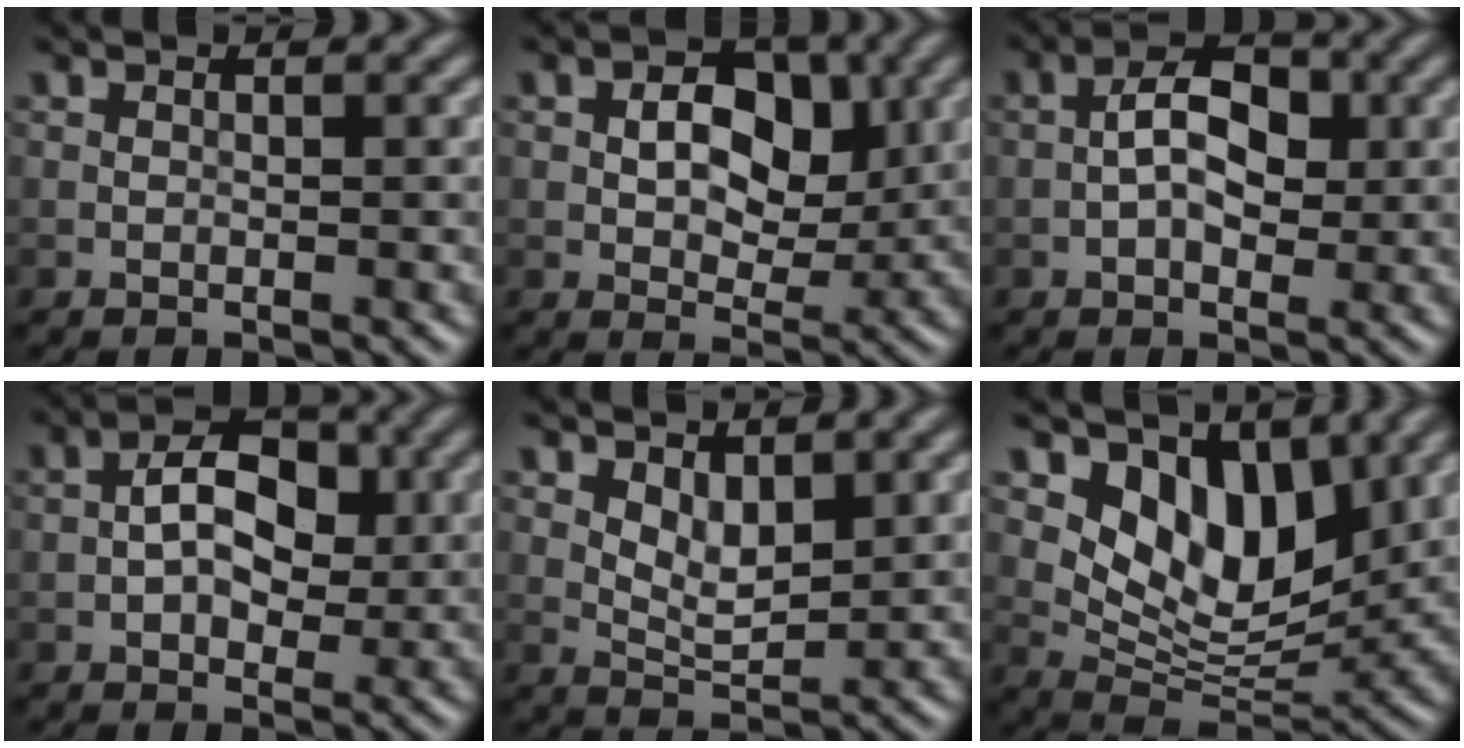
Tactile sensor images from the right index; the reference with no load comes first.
{"total": 5.9, "force": [0.8, 4.0, 4.3], "torque": [-0.059, -0.001, 0.006]}
{"total": 4.6, "force": [-0.3, 2.6, 3.8], "torque": [-0.061, 0.009, -0.010]}
{"total": 5.3, "force": [0.0, 3.3, 4.2], "torque": [-0.061, 0.008, -0.006]}
{"total": 2.7, "force": [1.2, 1.4, 2.0], "torque": [-0.039, -0.007, 0.028]}
{"total": 7.6, "force": [3.6, 4.4, 5.0], "torque": [-0.079, -0.021, 0.064]}